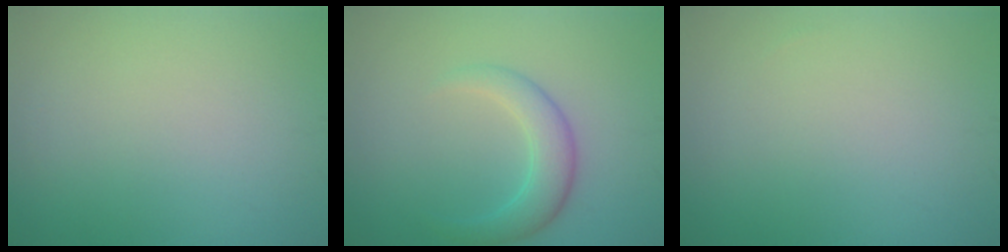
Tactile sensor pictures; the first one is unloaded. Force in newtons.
{"total": 3.2, "press": 3.2, "slide": 0.1}
{"total": 0.0}